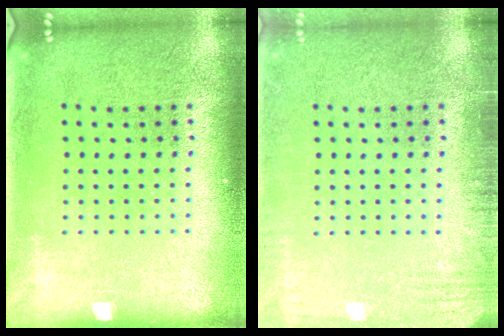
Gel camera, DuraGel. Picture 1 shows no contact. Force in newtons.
{"total": 2.3, "press": 2.2, "slide": 0.4}